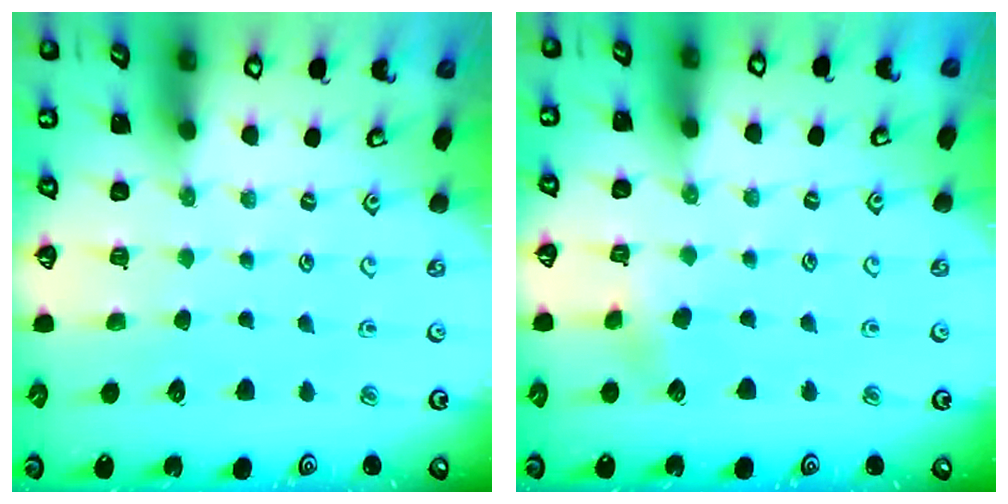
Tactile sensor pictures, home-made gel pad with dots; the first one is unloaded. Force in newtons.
{"total": 5.4, "press": 5.3, "slide": 0.9}